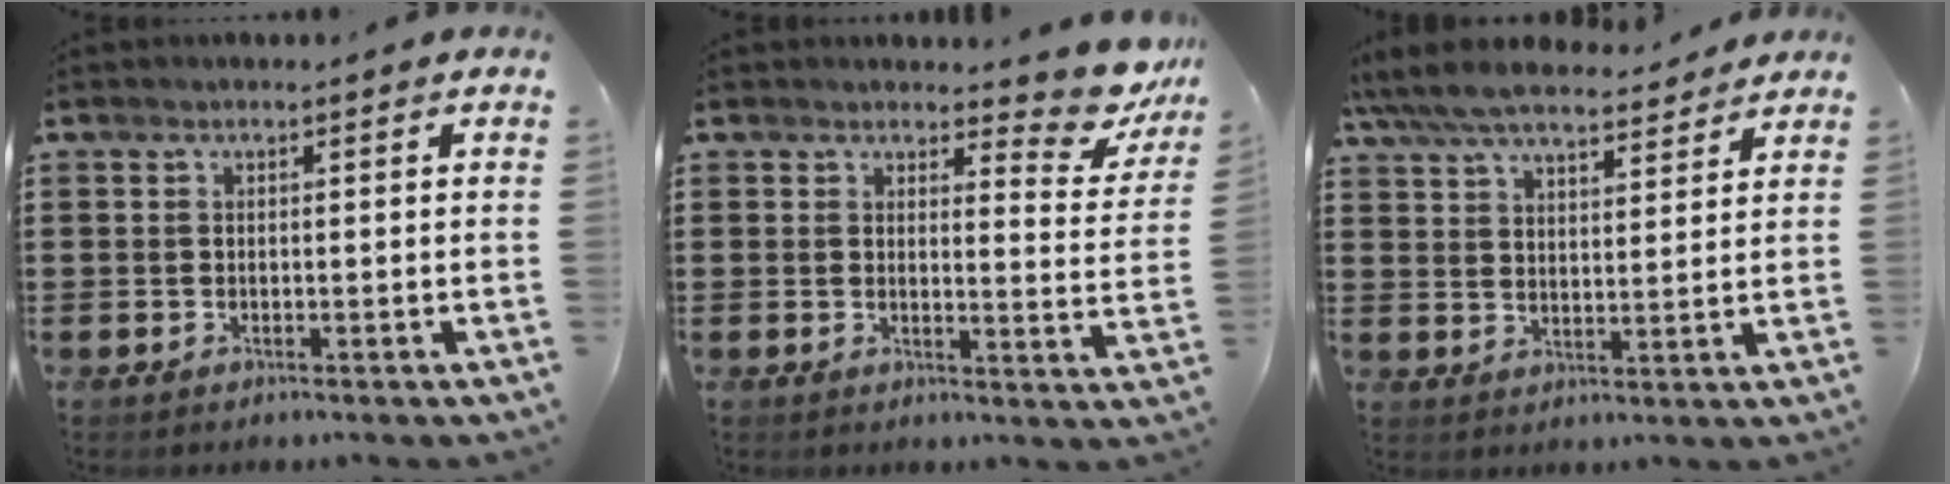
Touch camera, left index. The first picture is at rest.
{"total": 5.4, "force": [4.8, 1.1, 2.3], "torque": [-0.040, -0.029, 0.082]}
{"total": 7.2, "force": [6.6, 1.5, 2.4], "torque": [-0.072, -0.023, 0.120]}